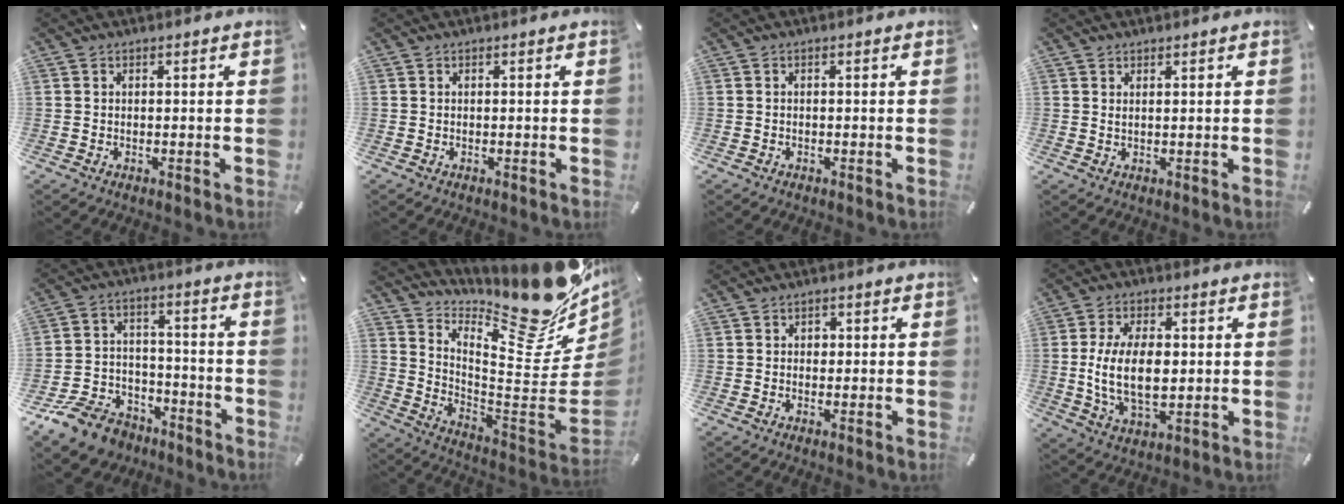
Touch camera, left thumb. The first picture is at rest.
{"total": 0.0}
{"total": 0.6, "force": [-0.4, 0.4, 0.3], "torque": [-0.005, 0.000, -0.009]}
{"total": 1.0, "force": [0.6, 0.1, 0.7], "torque": [-0.014, -0.001, 0.011]}
{"total": 12.3, "force": [-8.8, 7.7, 3.7], "torque": [-0.072, 0.063, -0.161]}
{"total": 20.9, "force": [16.1, 6.4, 11.6], "torque": [-0.105, -0.168, 0.253]}
{"total": 1.6, "force": [0.0, 1.4, 0.7], "torque": [-0.008, 0.004, -0.004]}
{"total": 13.5, "force": [0.1, 7.7, 11.1], "torque": [-0.232, -0.001, 0.003]}